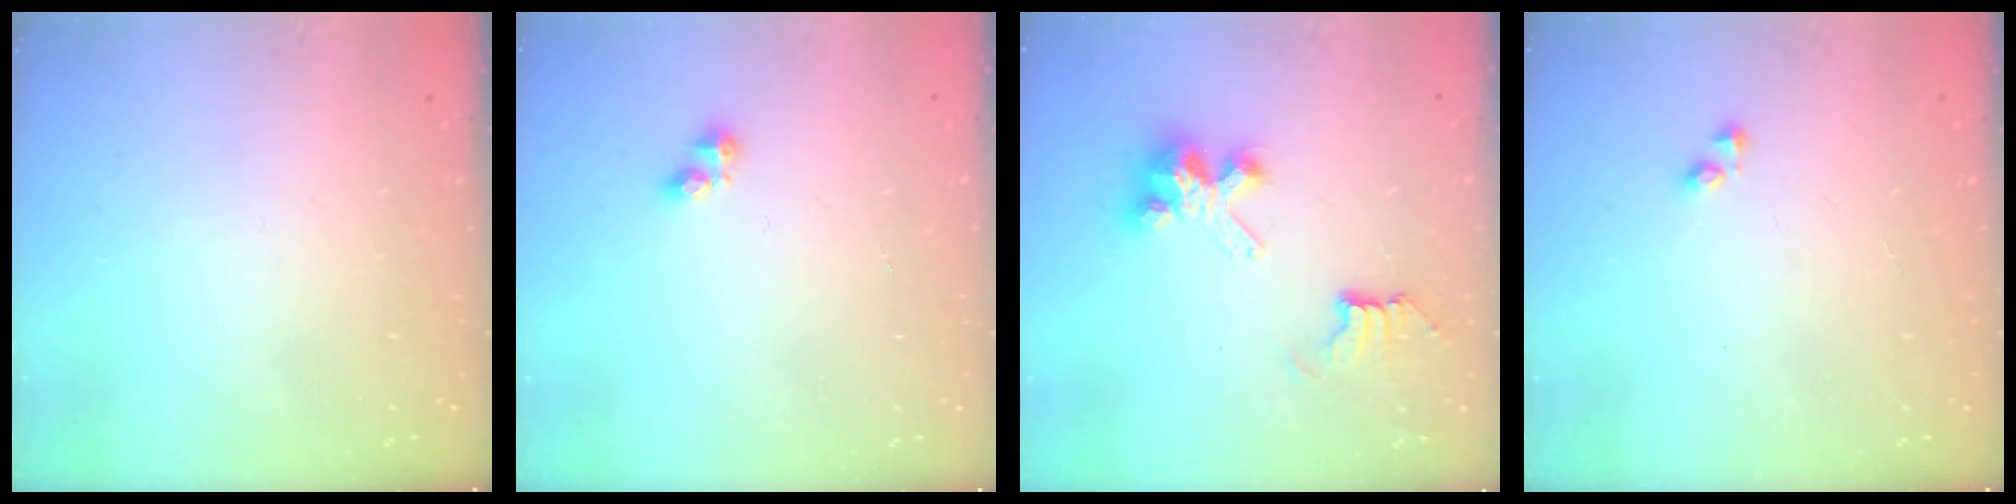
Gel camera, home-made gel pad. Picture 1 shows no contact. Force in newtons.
{"total": 2.9, "press": 2.9, "slide": 0.3}
{"total": 7.4, "press": 7.4, "slide": 0.1}
{"total": 1.8, "press": 1.8, "slide": 0.2}